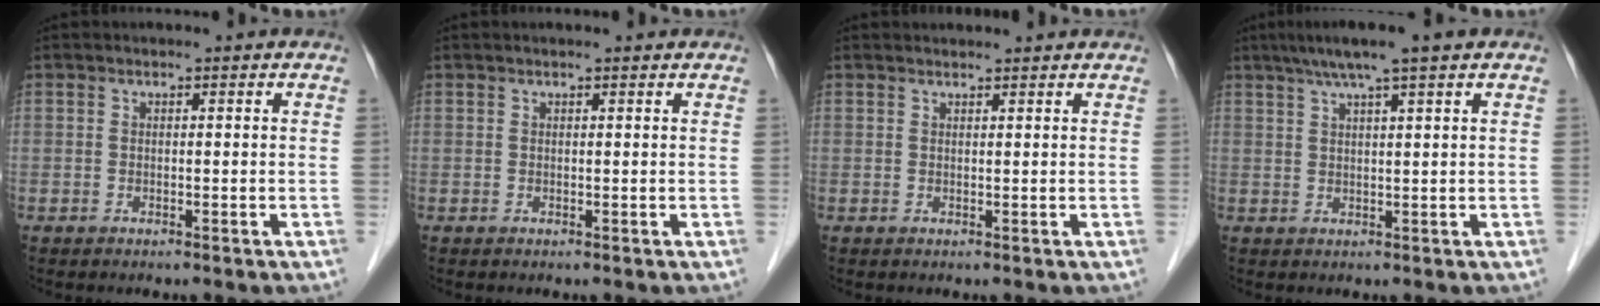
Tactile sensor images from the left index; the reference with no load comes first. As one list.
[{"total": 2.3, "force": [2.1, 0.2, 1.0], "torque": [-0.012, 0.018, 0.025]}, {"total": 3.2, "force": [3.1, 0.2, 0.5], "torque": [-0.012, 0.019, 0.039]}, {"total": 6.6, "force": [4.6, -0.6, 4.6], "torque": [-0.079, 0.023, 0.078]}]